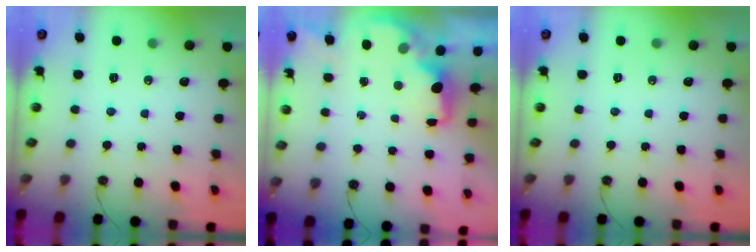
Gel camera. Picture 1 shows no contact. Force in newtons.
{"total": 1.9, "press": 1.7, "slide": 0.8}
{"total": 0.0}